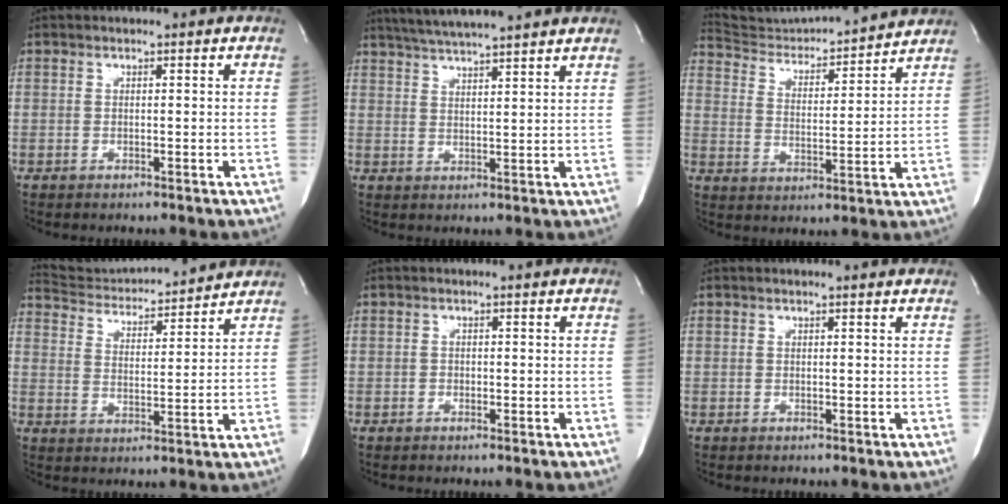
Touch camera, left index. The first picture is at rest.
{"total": 11.4, "force": [10.1, -0.3, 5.2], "torque": [-0.094, 0.026, 0.145]}
{"total": 14.8, "force": [14.6, 0.8, 2.2], "torque": [-0.042, -0.004, 0.218]}
{"total": 13.5, "force": [13.2, 1.2, 2.3], "torque": [-0.040, 0.009, 0.199]}
{"total": 0.6, "force": [-0.3, 0.4, 0.3], "torque": [-0.001, 0.003, -0.008]}
{"total": 1.2, "force": [1.1, -0.1, 0.5], "torque": [-0.018, 0.007, 0.013]}